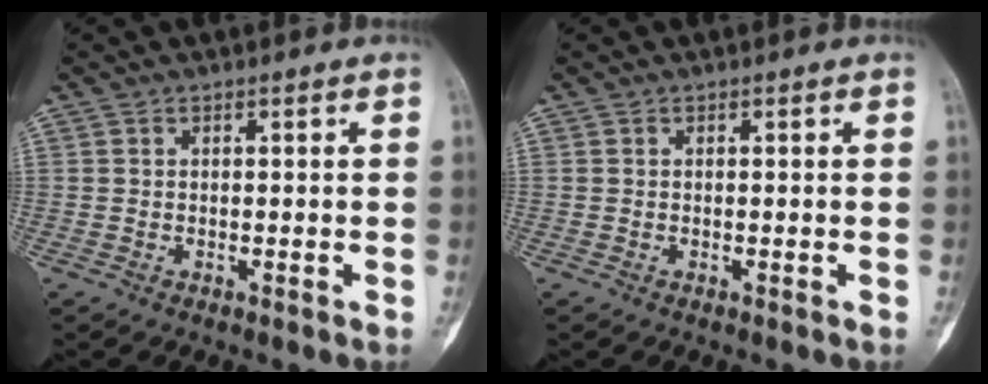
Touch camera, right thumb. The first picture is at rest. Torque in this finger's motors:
{"motor_torque": [0.14, 0.47, 0.23, 0.03, 0.07]}